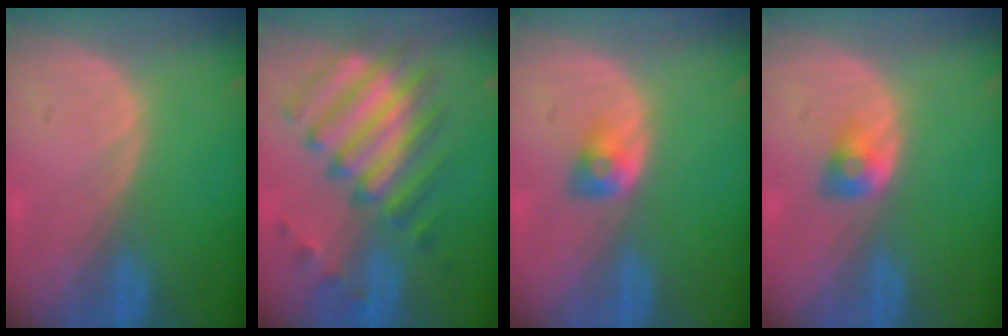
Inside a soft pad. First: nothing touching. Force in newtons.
{"total": 10.2, "press": 9.9, "slide": 2.6}
{"total": 2.7, "press": 2.4, "slide": 1.2}
{"total": 2.7, "press": 2.4, "slide": 1.2}